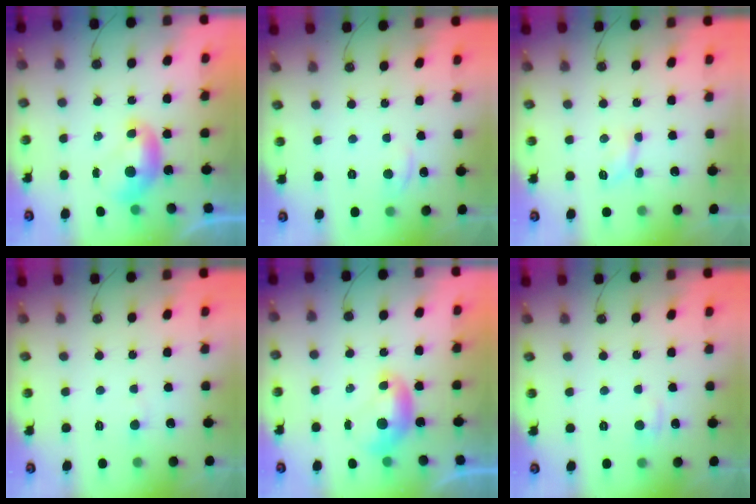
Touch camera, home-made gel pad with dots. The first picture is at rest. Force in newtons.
{"total": 1.7, "press": 1.7, "slide": 0.3}
{"total": 2.9, "press": 2.9, "slide": 0.5}
{"total": 0.7, "press": 0.6, "slide": 0.4}
{"total": 0.0}
{"total": 1.2, "press": 0.9, "slide": 0.8}